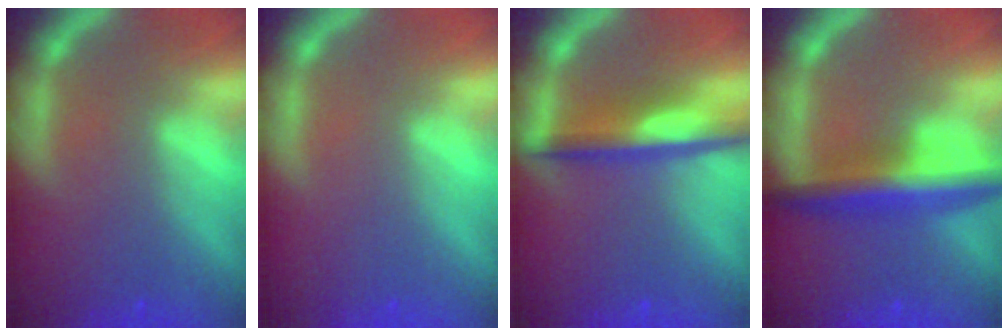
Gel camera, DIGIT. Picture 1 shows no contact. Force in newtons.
{"total": 0.0}
{"total": 5.0}
{"total": 6.0}